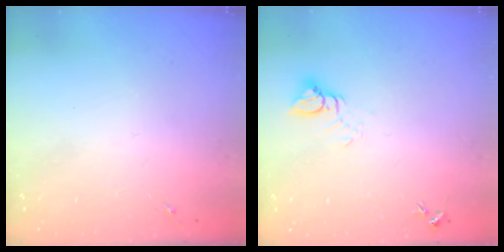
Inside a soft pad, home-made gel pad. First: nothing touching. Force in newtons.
{"total": 4.8, "press": 4.8, "slide": 0.4}